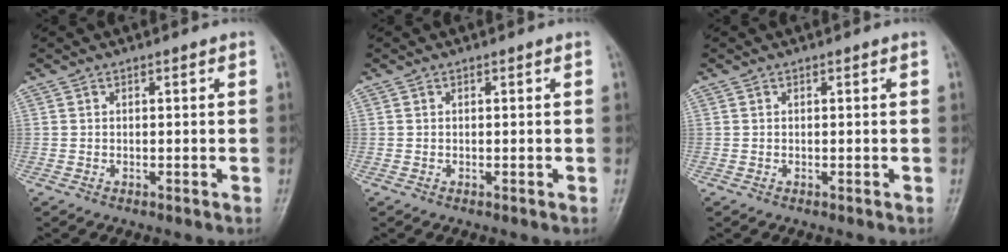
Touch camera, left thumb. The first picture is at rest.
{"total": 0.0}
{"total": 0.0}